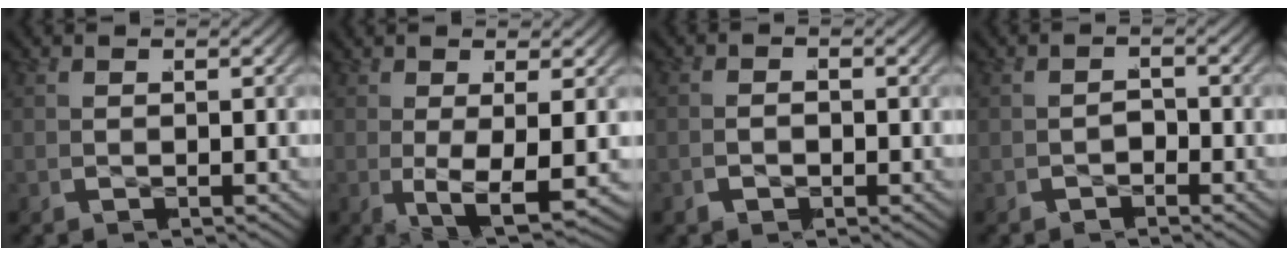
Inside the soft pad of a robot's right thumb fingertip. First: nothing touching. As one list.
[{"total": 5.2, "force": [-1.3, 1.9, 4.6], "torque": [-0.105, -0.026, -0.010]}, {"total": 0.7, "force": [-0.6, 0.4, 0.3], "torque": [-0.006, 0.002, -0.013]}, {"total": 1.2, "force": [-1.1, 0.5, 0.0], "torque": [-0.004, -0.004, -0.016]}]